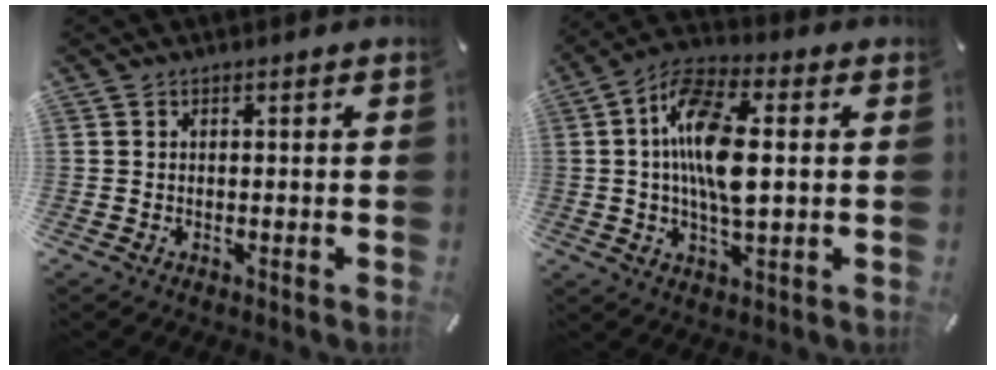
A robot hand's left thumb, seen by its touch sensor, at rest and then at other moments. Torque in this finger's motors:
{"motor_torque": [2.32, 2.63, 1.00, 0.40, 0.23]}